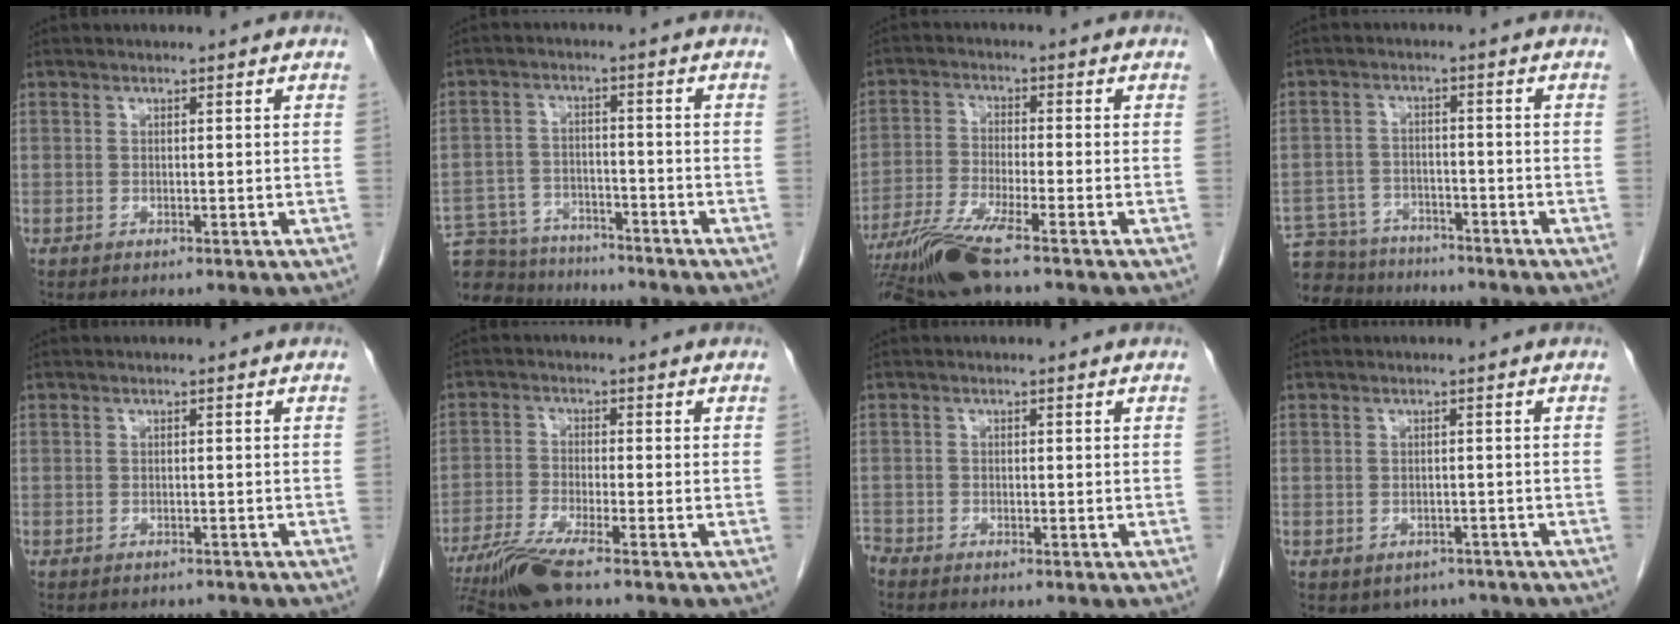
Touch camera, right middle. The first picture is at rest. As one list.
[{"total": 13.3, "force": [-12.2, 4.2, 2.8], "torque": [-0.060, 0.011, -0.183]}, {"total": 8.9, "force": [-6.8, -0.6, 5.7], "torque": [-0.113, -0.028, -0.128]}, {"total": 10.9, "force": [-9.9, 4.0, 1.8], "torque": [-0.040, 0.009, -0.151]}, {"total": 1.4, "force": [-1.3, 0.5, -0.1], "torque": [-0.002, -0.002, -0.019]}, {"total": 7.1, "force": [-5.4, -0.4, 4.5], "torque": [-0.089, -0.024, -0.104]}, {"total": 1.5, "force": [-1.5, 0.2, 0.0], "torque": [-0.004, -0.004, -0.027]}, {"total": 3.7, "force": [-2.7, 2.4, 0.6], "torque": [-0.001, 0.005, -0.033]}]